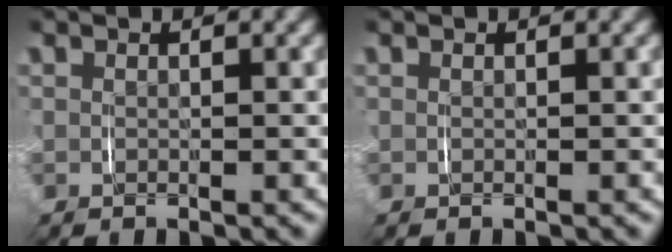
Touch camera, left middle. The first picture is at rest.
{"total": 0.0}